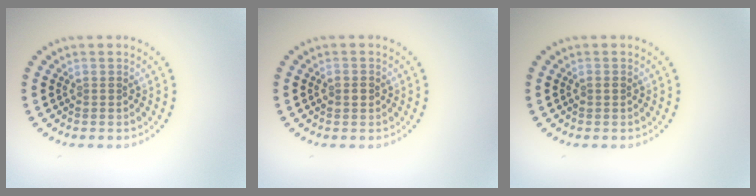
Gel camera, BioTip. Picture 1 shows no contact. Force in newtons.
{"total": 1.5, "press": 1.5, "slide": 0.2}
{"total": 0.8, "press": 0.8, "slide": 0.1}